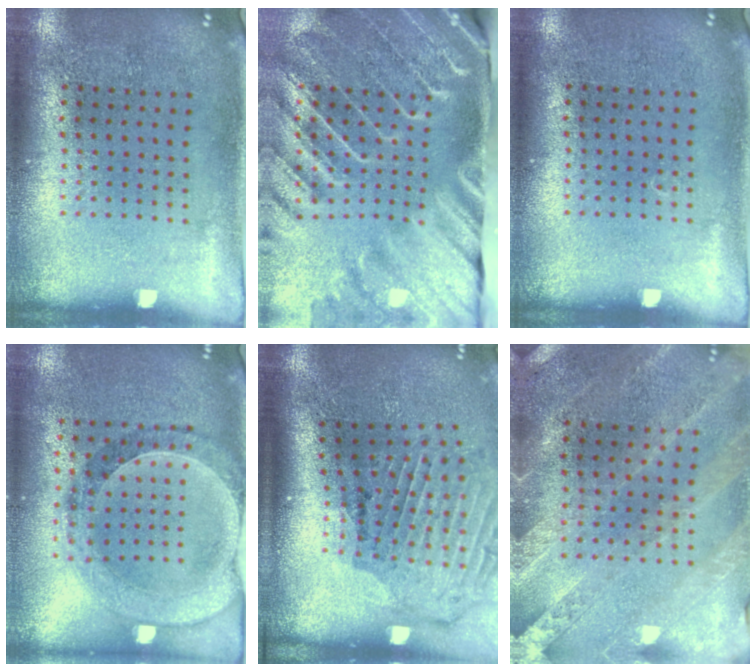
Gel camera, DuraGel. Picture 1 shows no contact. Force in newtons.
{"total": 4.4, "press": 3.4, "slide": 2.8}
{"total": 0.0}
{"total": 1.0, "press": 0.9, "slide": 0.2}
{"total": 2.1, "press": 1.9, "slide": 0.8}
{"total": 0.8, "press": 0.8, "slide": 0.2}